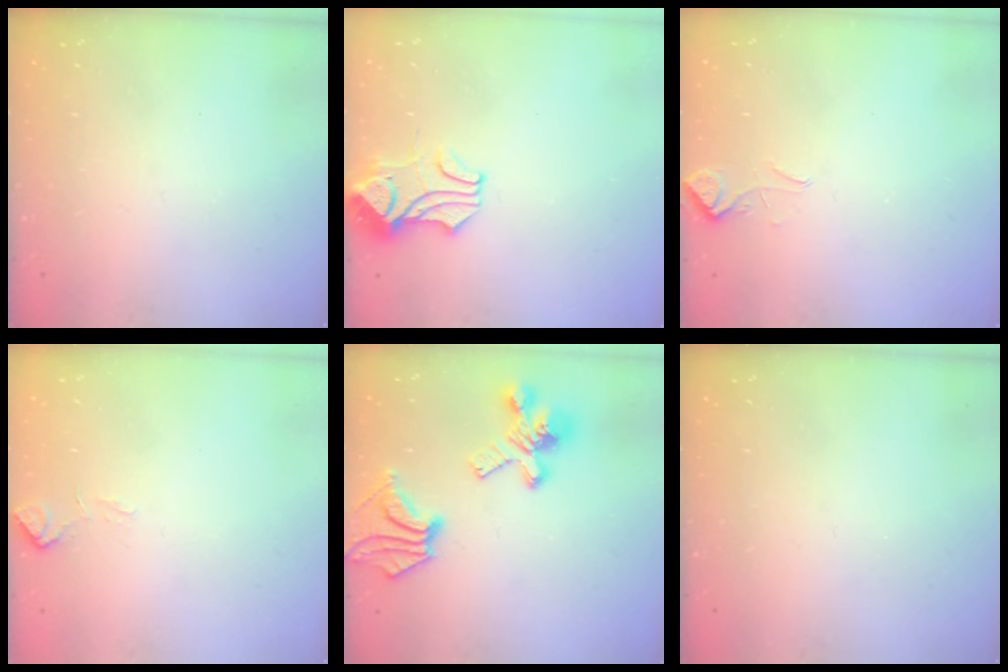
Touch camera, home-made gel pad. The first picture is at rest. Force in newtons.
{"total": 2.2, "press": 1.9, "slide": 1.1}
{"total": 2.2, "press": 2.1, "slide": 0.7}
{"total": 2.3, "press": 2.2, "slide": 0.6}
{"total": 10.6, "press": 10.1, "slide": 3.1}
{"total": 0.0}